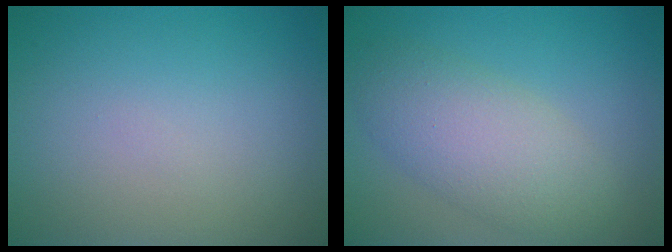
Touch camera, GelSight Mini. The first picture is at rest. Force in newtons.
{"total": 5.5, "press": 5.5, "slide": 0.1}